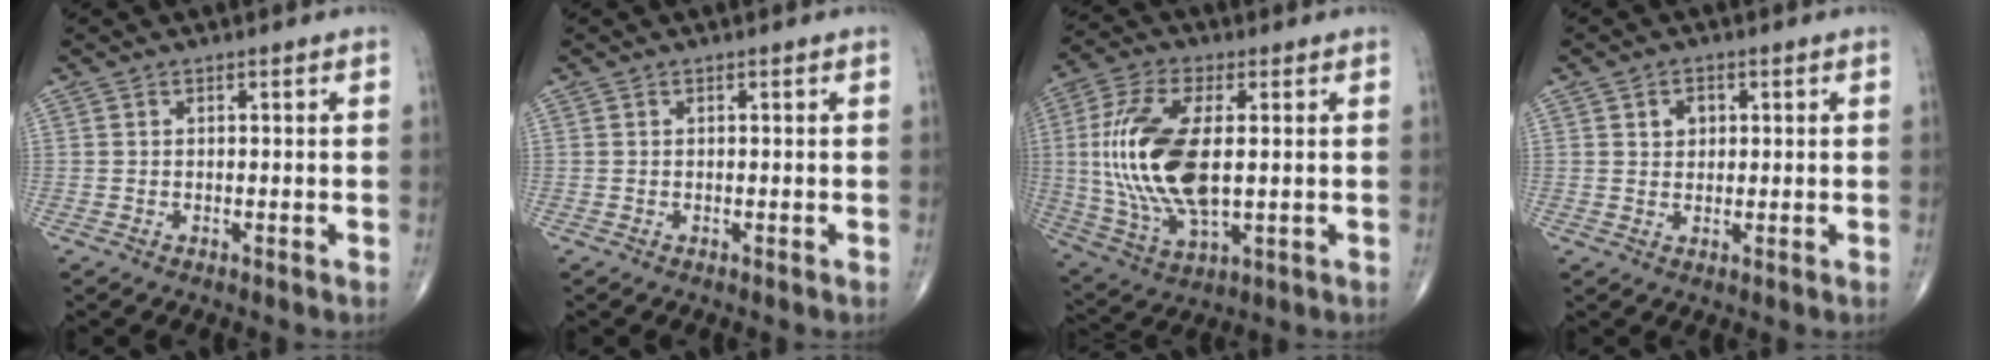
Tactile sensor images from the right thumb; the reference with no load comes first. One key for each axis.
{"total": 0.0}
{"total": 19.1, "fx": 1.1, "fy": 8.9, "fz": 16.8, "tx": -0.357, "ty": -0.009, "tz": 0.026}
{"total": 2.9, "fx": 1.0, "fy": 2.2, "fz": 1.6, "tx": -0.012, "ty": -0.003, "tz": 0.015}